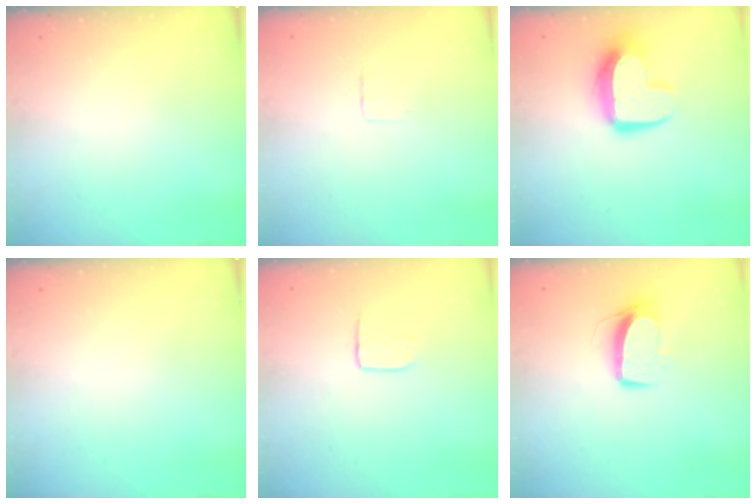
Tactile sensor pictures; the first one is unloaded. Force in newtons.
{"total": 2.3, "press": 2.3, "slide": 0.1}
{"total": 11.9, "press": 11.8, "slide": 0.9}
{"total": 0.0}
{"total": 6.8, "press": 6.8, "slide": 0.5}
{"total": 9.9, "press": 9.9, "slide": 0.4}